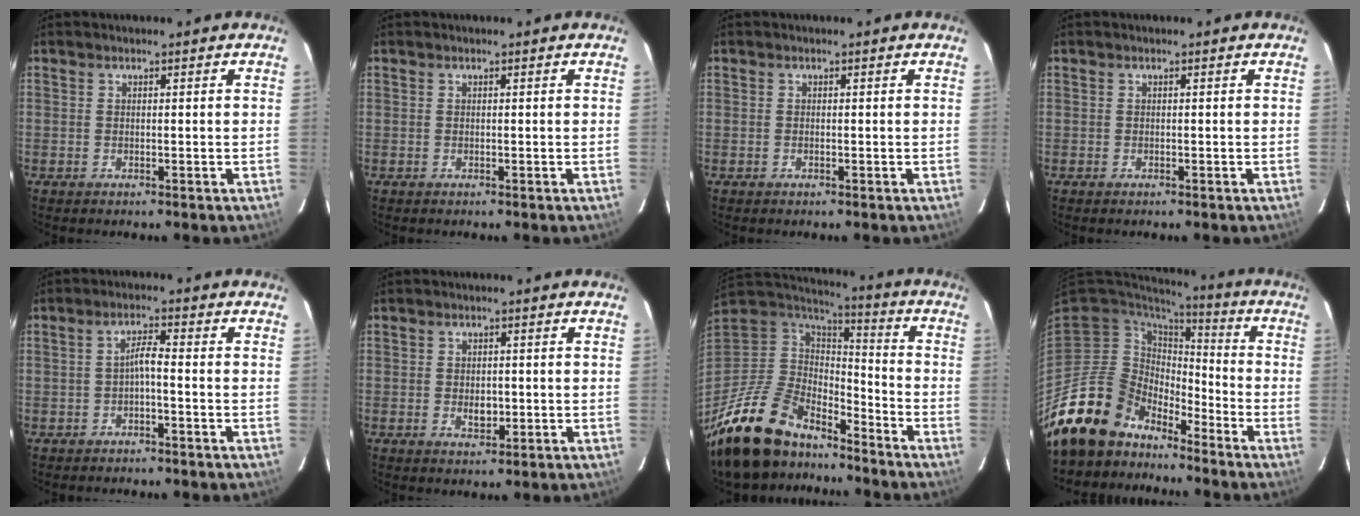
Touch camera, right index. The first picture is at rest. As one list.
[{"total": 0.0}, {"total": 0.0}, {"total": 0.0}, {"total": 2.4, "force": [-1.1, 0.2, 2.1], "torque": [-0.043, 0.008, -0.020]}, {"total": 3.2, "force": [-0.6, 2.2, 2.3], "torque": [-0.039, -0.001, -0.008]}, {"total": 22.8, "force": [-17.2, 10.3, 11.0], "torque": [-0.250, -0.016, -0.299]}, {"total": 14.2, "force": [-12.0, 7.4, 1.7], "torque": [-0.052, 0.027, -0.215]}]